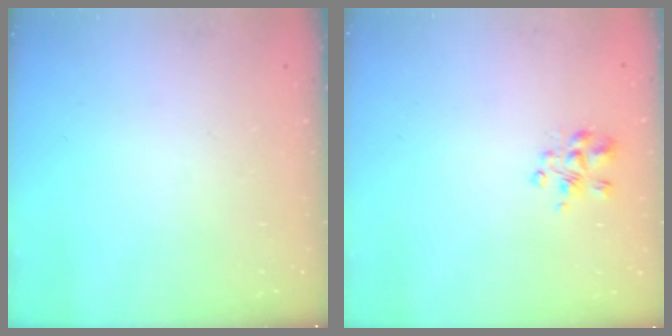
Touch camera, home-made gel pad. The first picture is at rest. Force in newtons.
{"total": 3.5, "press": 3.5, "slide": 0.5}